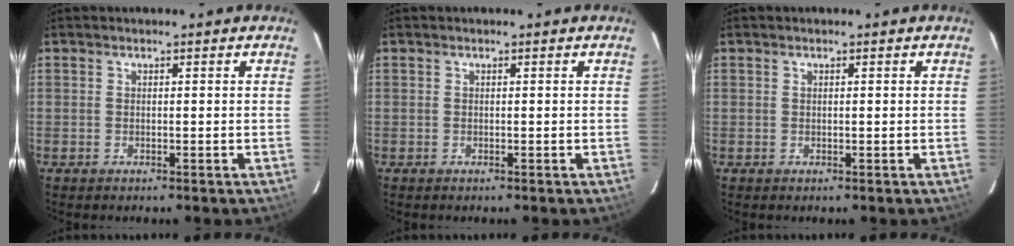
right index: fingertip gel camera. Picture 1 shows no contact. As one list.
[{"total": 0.0}, {"total": 0.0}]